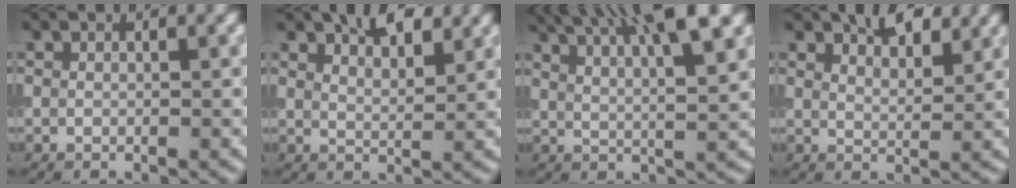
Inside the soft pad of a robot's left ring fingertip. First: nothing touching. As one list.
[{"total": 3.2, "force": [2.7, 1.0, 1.5], "torque": [-0.017, 0.008, 0.040]}, {"total": 9.7, "force": [6.1, 2.4, 7.1], "torque": [-0.083, 0.030, 0.079]}, {"total": 2.9, "force": [2.5, 1.0, 1.2], "torque": [-0.014, 0.005, 0.038]}]